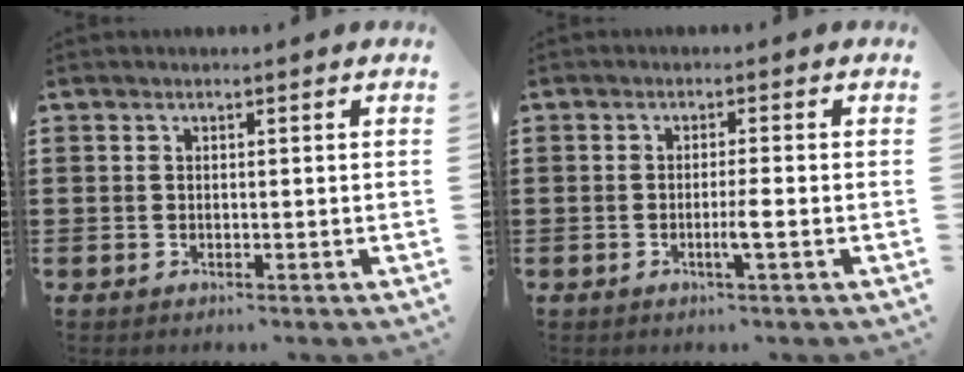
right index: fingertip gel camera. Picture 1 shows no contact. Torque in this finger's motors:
{"motor_torque": [0.38, 0.21, 0.15, 0.02]}